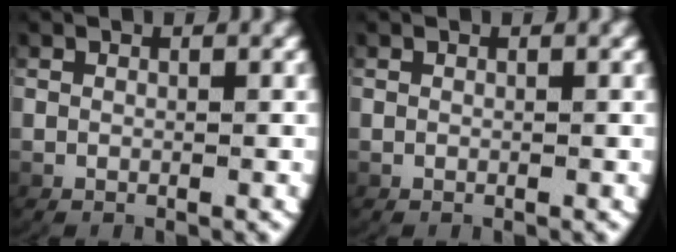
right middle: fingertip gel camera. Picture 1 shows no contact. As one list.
[{"total": 0.0}]